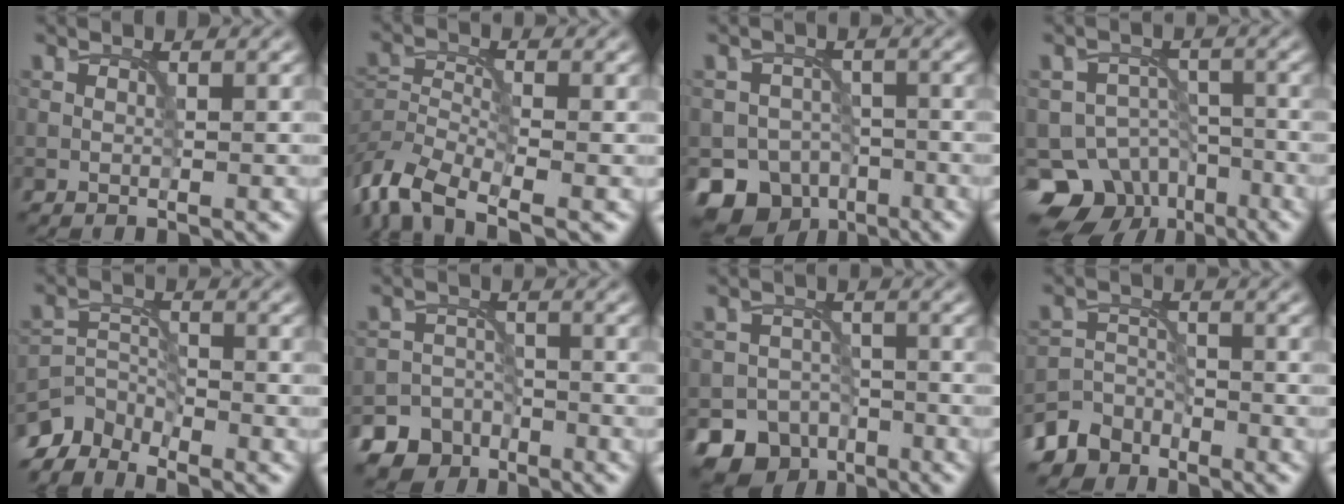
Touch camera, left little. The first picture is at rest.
{"total": 6.1, "force": [-4.5, 2.4, 3.3], "torque": [-0.066, -0.008, -0.098]}
{"total": 7.8, "force": [-5.2, 5.6, 1.8], "torque": [-0.010, -0.011, -0.081]}
{"total": 7.8, "force": [-4.8, 5.6, 2.3], "torque": [-0.017, -0.011, -0.078]}
{"total": 3.9, "force": [-3.7, 1.1, 0.5], "torque": [-0.007, -0.003, -0.082]}
{"total": 8.6, "force": [-6.1, 6.0, 0.7], "torque": [0.004, -0.024, -0.119]}
{"total": 7.7, "force": [-5.3, 5.3, 1.3], "torque": [-0.001, -0.012, -0.083]}
{"total": 4.8, "force": [-4.1, 2.5, 0.2], "torque": [0.012, -0.003, -0.074]}